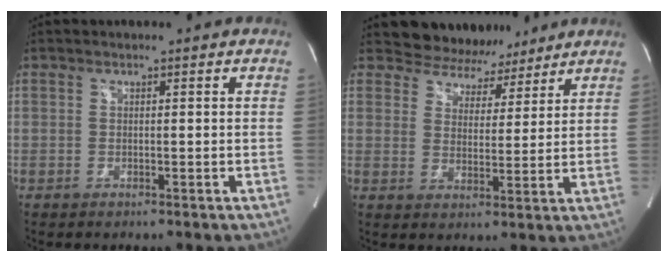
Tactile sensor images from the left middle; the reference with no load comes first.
{"total": 8.6, "force": [7.7, 3.8, 0.5], "torque": [0.004, 0.006, 0.105]}